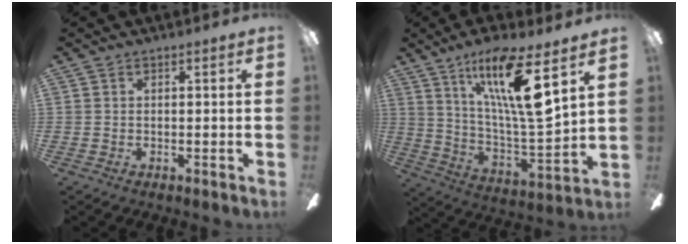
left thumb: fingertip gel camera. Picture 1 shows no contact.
{"total": 18.6, "force": [10.8, 2.8, 14.9], "torque": [-0.272, -0.057, 0.163]}